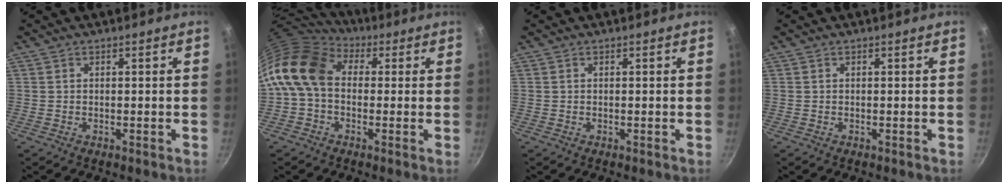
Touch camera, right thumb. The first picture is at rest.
{"total": 13.3, "force": [1.2, 10.0, 8.8], "torque": [-0.148, 0.023, -0.001]}
{"total": 0.0}
{"total": 0.0}